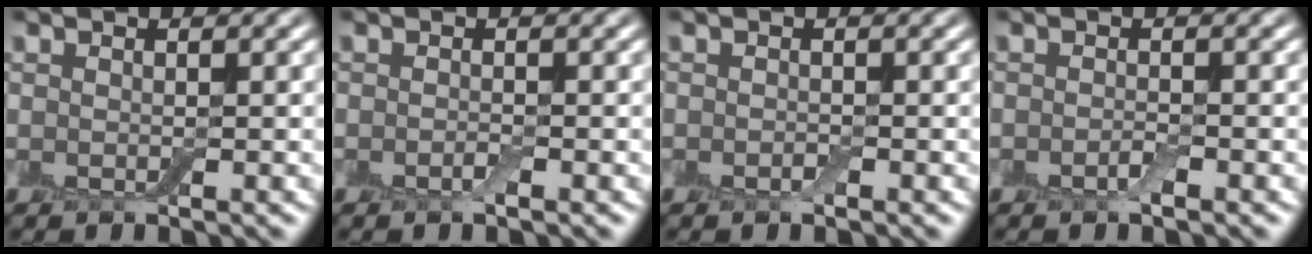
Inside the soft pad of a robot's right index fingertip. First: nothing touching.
{"total": 0.7, "force": [-0.4, 0.2, 0.5], "torque": [-0.011, 0.000, -0.006]}
{"total": 0.6, "force": [-0.3, 0.3, 0.4], "torque": [-0.006, 0.000, -0.005]}
{"total": 1.0, "force": [-0.6, 0.3, 0.7], "torque": [-0.016, -0.001, -0.011]}